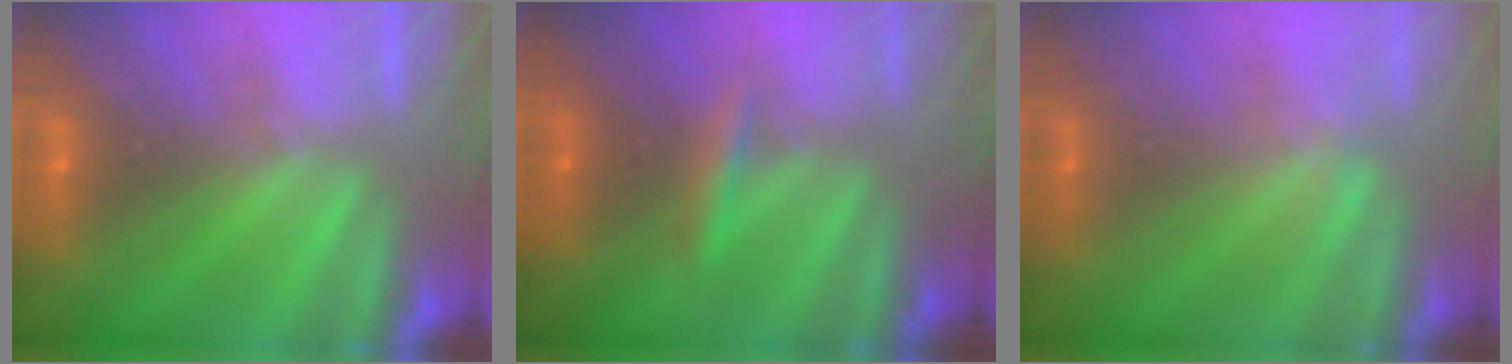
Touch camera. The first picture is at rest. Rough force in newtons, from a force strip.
{"total": 2.4}
{"total": 2.4}